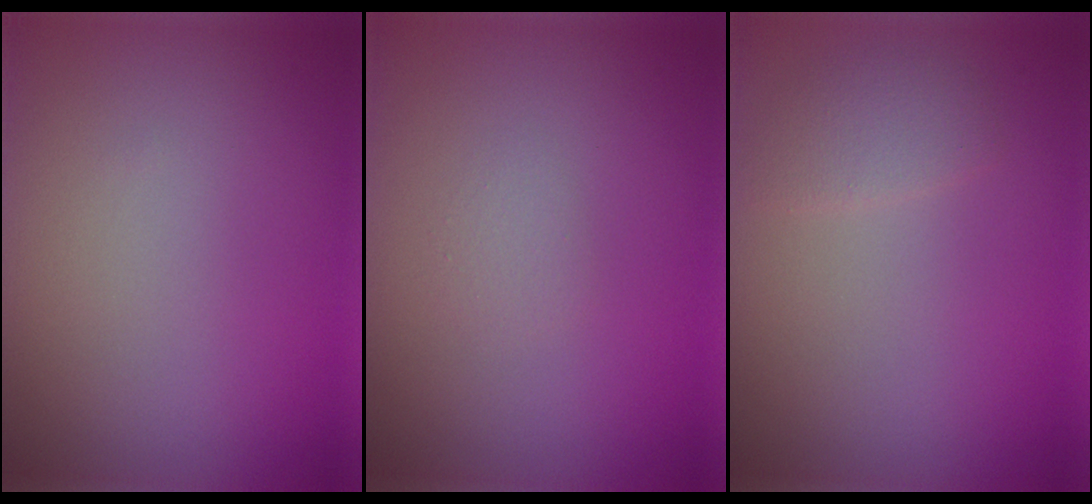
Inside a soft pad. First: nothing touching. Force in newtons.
{"total": 0.8, "press": 0.8, "slide": 0.1}
{"total": 1.5, "press": 1.5, "slide": 0.0}